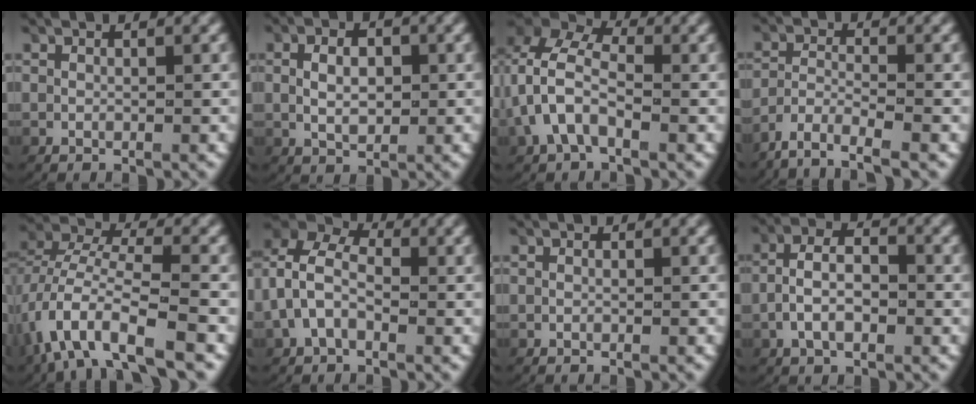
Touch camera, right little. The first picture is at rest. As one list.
[{"total": 3.6, "force": [0.2, 2.3, 2.7], "torque": [-0.037, -0.001, 0.008]}, {"total": 7.2, "force": [1.4, 5.3, 4.6], "torque": [-0.096, 0.007, 0.011]}, {"total": 6.5, "force": [-5.7, 1.9, 2.6], "torque": [-0.051, -0.024, -0.088]}, {"total": 7.2, "force": [-3.2, 3.3, 5.5], "torque": [-0.119, -0.012, -0.046]}, {"total": 7.5, "force": [1.4, 6.1, 4.2], "torque": [-0.086, 0.008, 0.008]}, {"total": 0.0}, {"total": 4.8, "force": [-0.8, 2.9, 3.8], "torque": [-0.069, 0.004, -0.018]}]